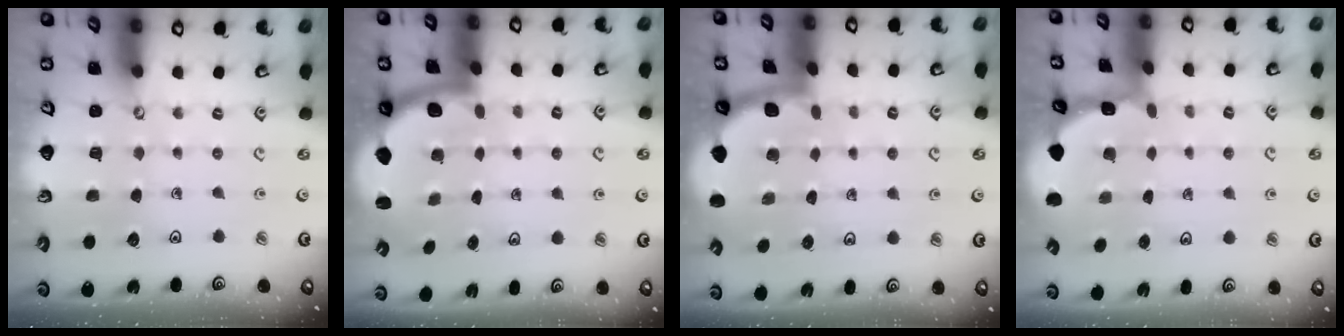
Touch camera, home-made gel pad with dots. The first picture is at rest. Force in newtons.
{"total": 2.2, "press": 2.1, "slide": 0.5}
{"total": 1.9, "press": 1.9, "slide": 0.0}
{"total": 1.9, "press": 1.9, "slide": 0.2}